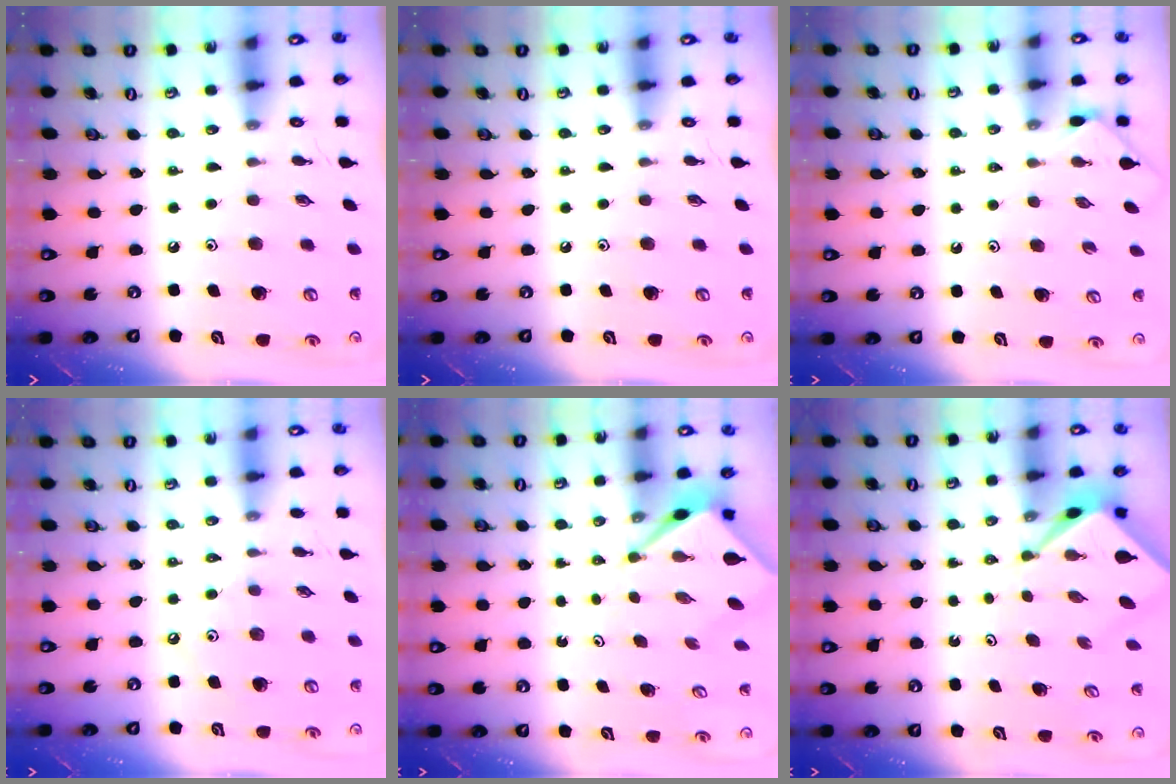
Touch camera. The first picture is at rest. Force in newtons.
{"total": 0.0}
{"total": 3.0, "press": 2.9, "slide": 0.4}
{"total": 2.8, "press": 2.7, "slide": 0.6}
{"total": 3.5, "press": 3.5, "slide": 0.2}
{"total": 2.6, "press": 2.6, "slide": 0.2}